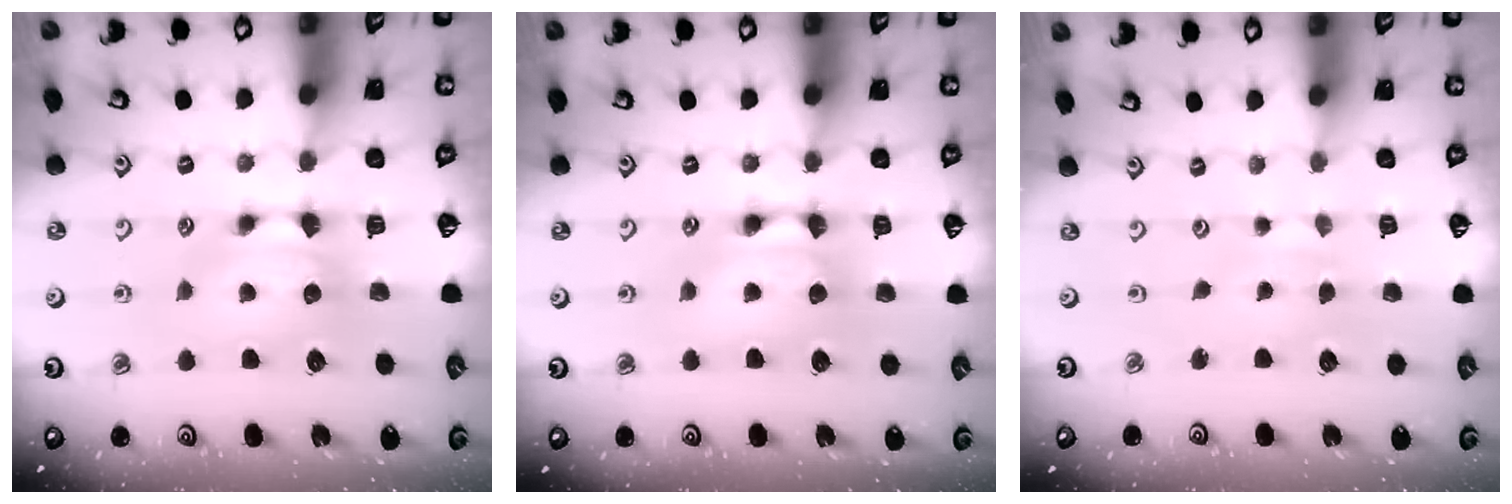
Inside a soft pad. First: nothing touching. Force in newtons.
{"total": 2.1, "press": 2.1, "slide": 0.1}
{"total": 3.5, "press": 3.5, "slide": 0.1}